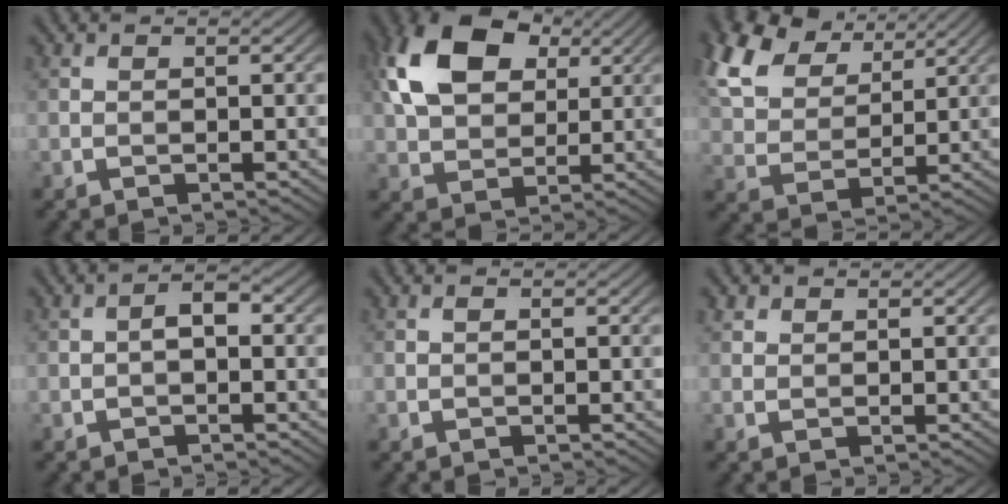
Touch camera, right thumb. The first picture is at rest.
{"total": 12.8, "force": [4.5, 8.4, 8.6], "torque": [-0.201, 0.026, 0.081]}
{"total": 12.4, "force": [7.4, 6.9, 7.2], "torque": [-0.204, 0.034, 0.132]}
{"total": 2.1, "force": [-0.4, 1.0, 1.8], "torque": [-0.032, 0.010, -0.011]}
{"total": 0.0}
{"total": 1.2, "force": [0.8, 0.8, 0.3], "torque": [-0.007, 0.005, 0.017]}